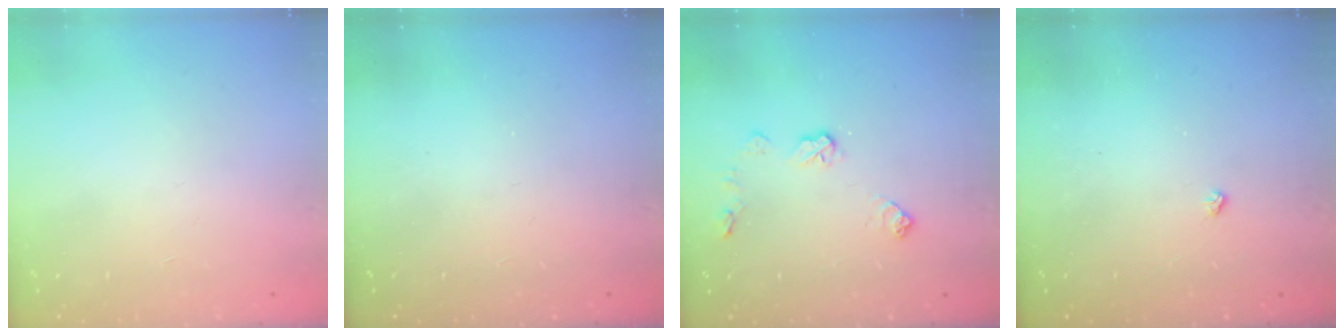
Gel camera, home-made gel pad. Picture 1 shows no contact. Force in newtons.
{"total": 0.0}
{"total": 7.3, "press": 7.3, "slide": 0.2}
{"total": 2.1, "press": 2.1, "slide": 0.4}